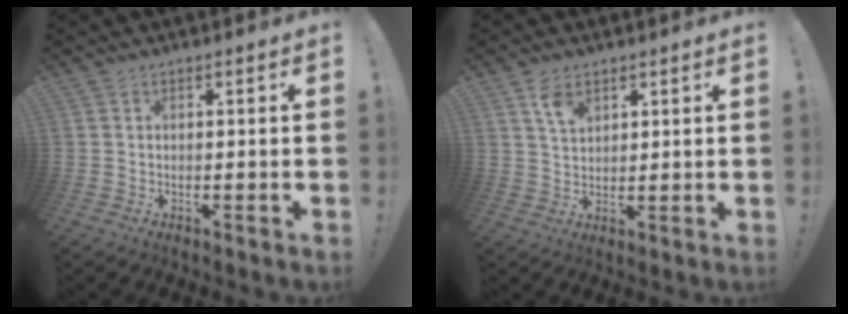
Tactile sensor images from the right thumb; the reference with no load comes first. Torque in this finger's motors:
{"motor_torque": [0.22, 1.45, -0.18, 0.17, 0.00]}